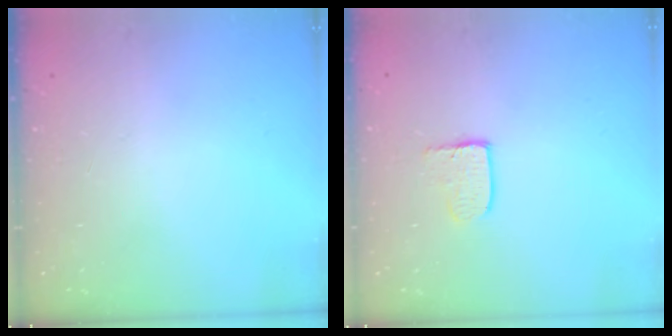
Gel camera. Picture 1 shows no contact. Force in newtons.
{"total": 3.3, "press": 3.3, "slide": 0.3}